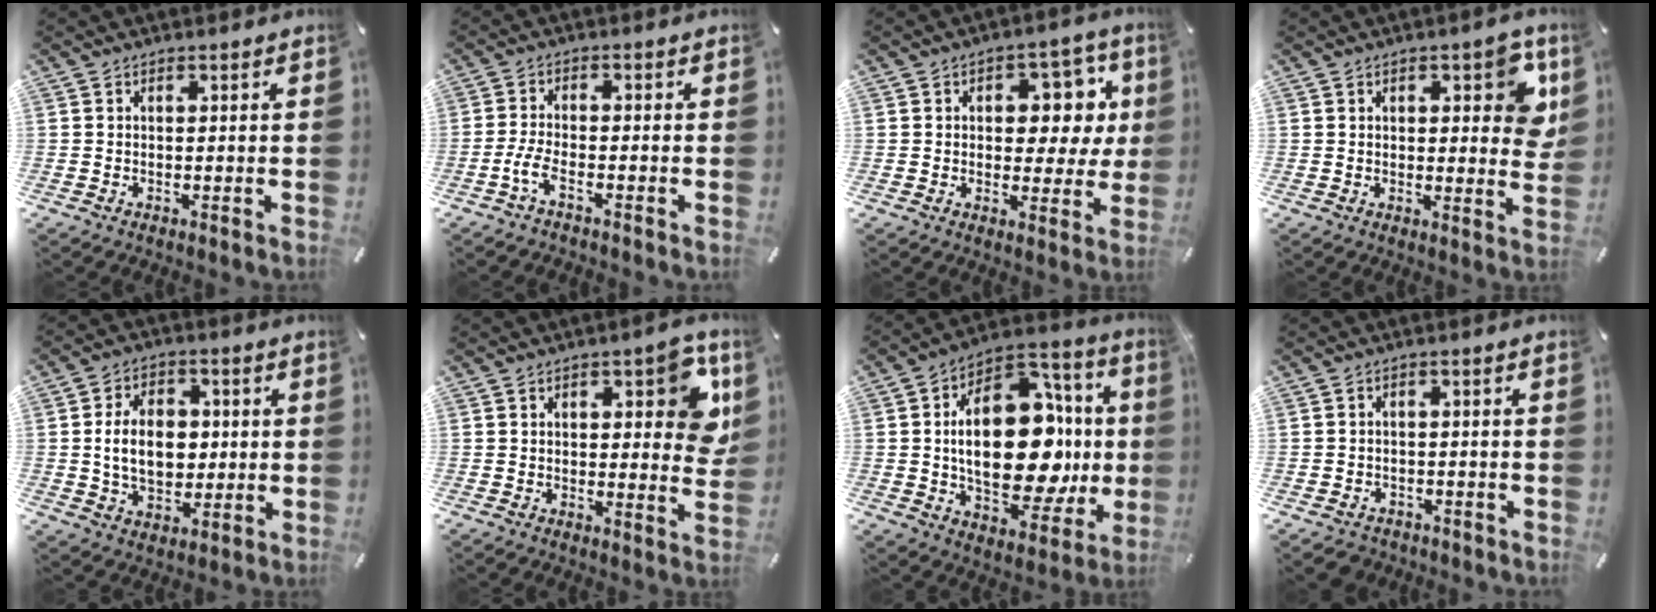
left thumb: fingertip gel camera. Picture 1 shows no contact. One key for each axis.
{"total": 4.4, "fx": -2.6, "fy": 1.1, "fz": 3.4, "tx": -0.083, "ty": -0.003, "tz": -0.051}
{"total": 10.5, "fx": 3.4, "fy": 7.1, "fz": 7.0, "tx": -0.078, "ty": -0.017, "tz": 0.054}
{"total": 9.3, "fx": 3.4, "fy": 4.4, "fz": 7.5, "tx": -0.081, "ty": -0.012, "tz": 0.052}
{"total": 11.6, "fx": 0.5, "fy": 8.3, "fz": 8.1, "tx": -0.151, "ty": 0.009, "tz": 0.009}
{"total": 11.1, "fx": 3.9, "fy": 5.0, "fz": 9.2, "tx": -0.109, "ty": -0.012, "tz": 0.063}
{"total": 27.3, "fx": 0.6, "fy": 15.3, "fz": 22.7, "tx": -0.373, "ty": -0.009, "tz": 0.019}
{"total": 2.6, "fx": -1.9, "fy": 1.7, "fz": 0.6, "tx": -0.018, "ty": 0.008, "tz": -0.040}